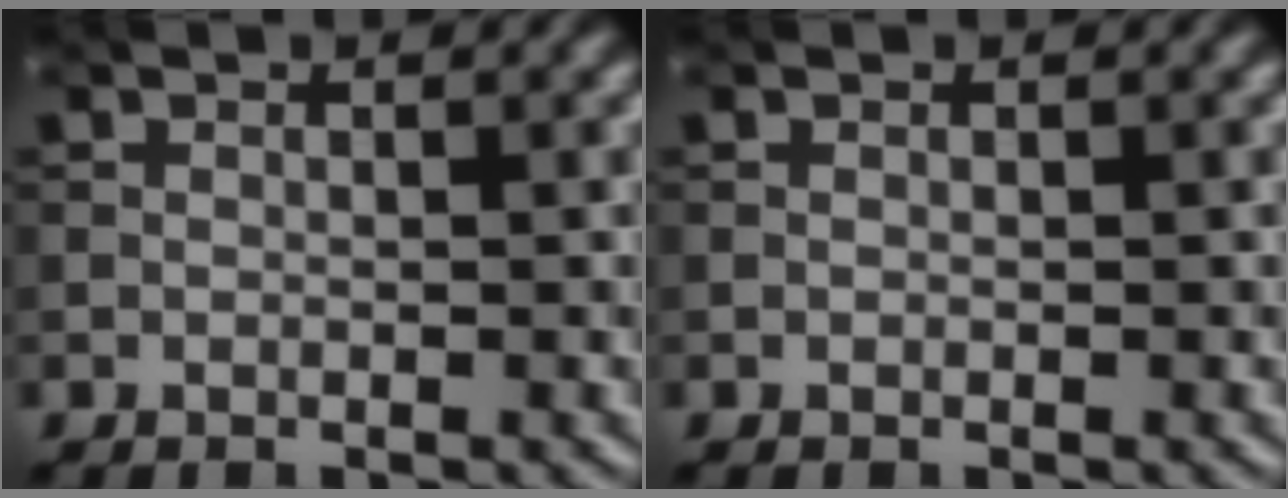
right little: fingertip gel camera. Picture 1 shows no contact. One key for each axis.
{"total": 0.0}